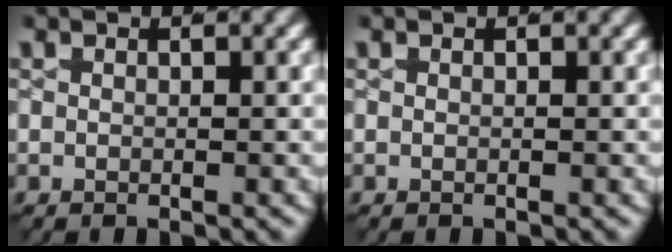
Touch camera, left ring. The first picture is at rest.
{"total": 0.0}